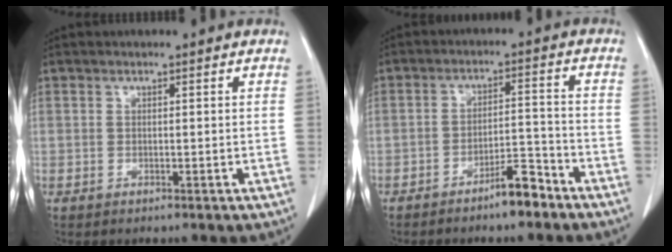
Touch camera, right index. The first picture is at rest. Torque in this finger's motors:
{"motor_torque": [0.50, -0.51, 0.37, 0.06]}